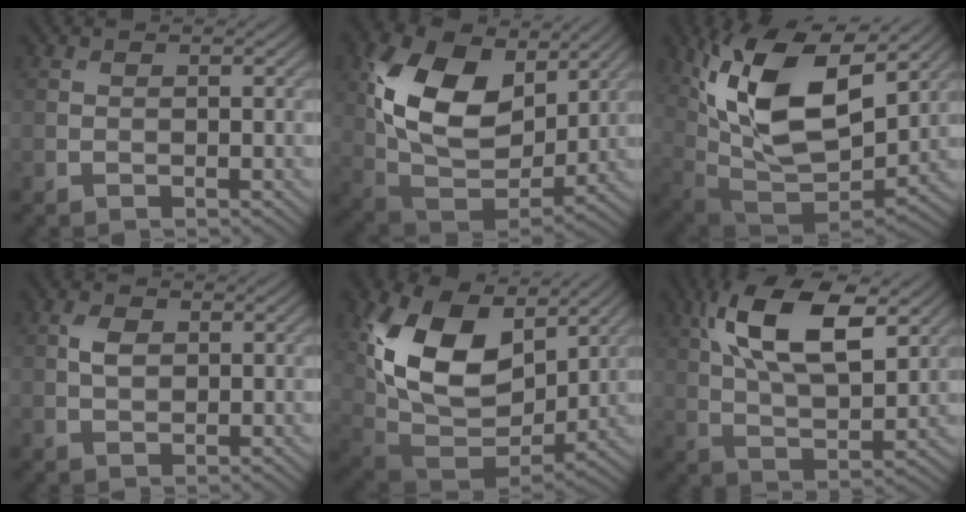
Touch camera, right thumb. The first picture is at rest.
{"total": 15.5, "force": [5.4, 9.8, 10.8], "torque": [-0.218, 0.003, 0.106]}
{"total": 16.5, "force": [6.8, 8.0, 12.7], "torque": [-0.258, 0.008, 0.126]}
{"total": 2.4, "force": [0.7, 1.5, 1.7], "torque": [-0.041, 0.003, 0.011]}
{"total": 17.6, "force": [6.0, 11.0, 12.4], "torque": [-0.250, 0.011, 0.119]}
{"total": 14.4, "force": [6.3, 6.3, 11.3], "torque": [-0.228, 0.008, 0.109]}